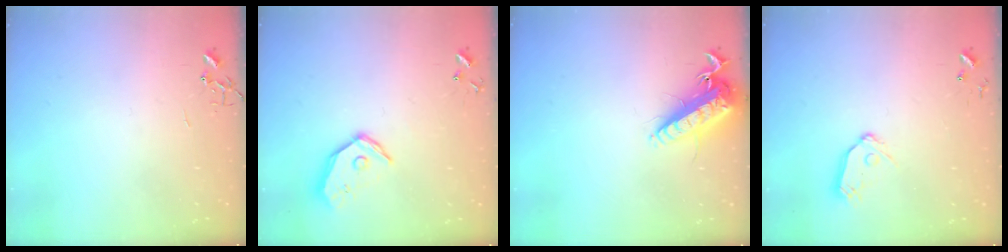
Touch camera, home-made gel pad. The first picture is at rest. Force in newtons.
{"total": 12.3, "press": 12.1, "slide": 1.9}
{"total": 14.6, "press": 14.4, "slide": 2.8}
{"total": 8.0, "press": 8.0, "slide": 0.5}